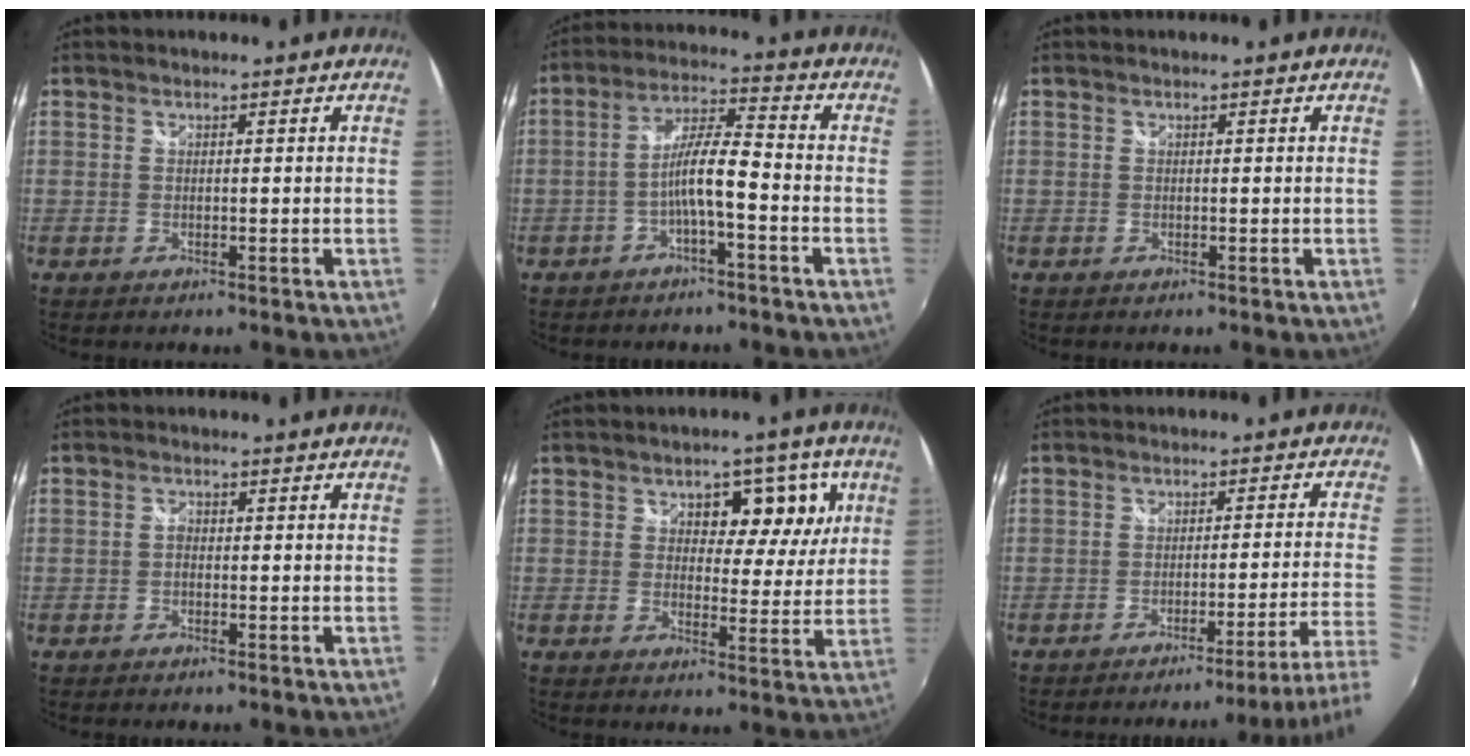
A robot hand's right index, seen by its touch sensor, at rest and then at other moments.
{"total": 6.7, "force": [-3.0, 0.8, 5.9], "torque": [-0.126, 0.015, -0.052]}
{"total": 0.0}
{"total": 1.2, "force": [-0.8, 0.7, 0.5], "torque": [-0.009, 0.001, -0.018]}
{"total": 8.4, "force": [3.2, 5.4, 5.5], "torque": [-0.073, 0.012, 0.040]}
{"total": 10.7, "force": [-8.7, -3.2, 5.4], "torque": [-0.070, -0.030, -0.117]}